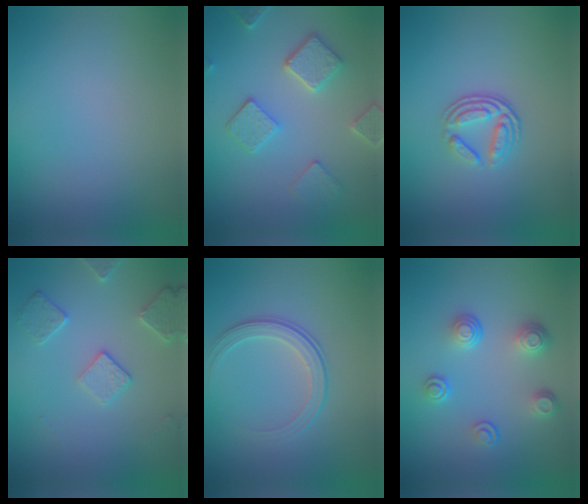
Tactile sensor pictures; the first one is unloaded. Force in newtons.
{"total": 3.9, "press": 3.7, "slide": 1.3}
{"total": 3.4, "press": 2.5, "slide": 2.3}
{"total": 2.8, "press": 2.7, "slide": 0.7}
{"total": 2.5, "press": 1.9, "slide": 1.7}
{"total": 3.8, "press": 2.8, "slide": 2.7}